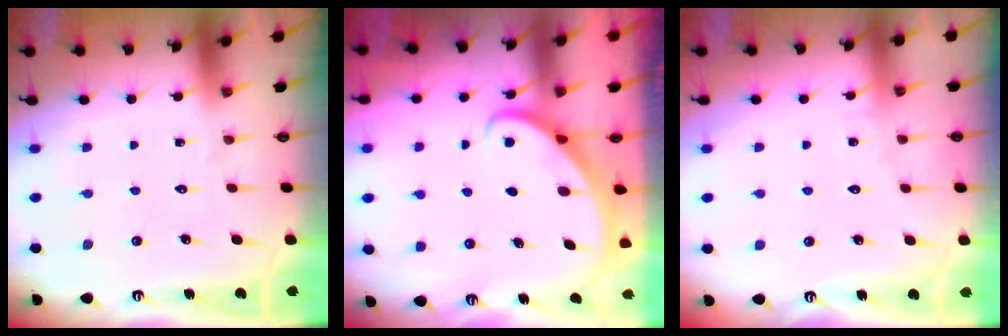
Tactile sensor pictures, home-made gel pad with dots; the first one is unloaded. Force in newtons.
{"total": 3.0, "press": 3.0, "slide": 0.2}
{"total": 3.7, "press": 3.7, "slide": 0.4}